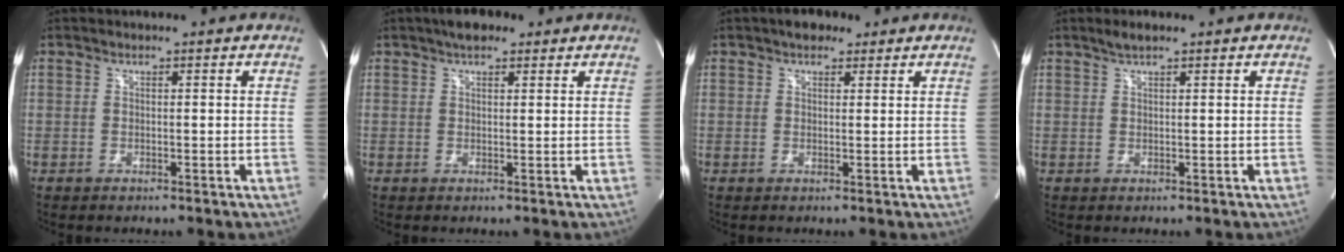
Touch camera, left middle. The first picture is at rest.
{"total": 4.1, "force": [2.8, 1.7, 2.4], "torque": [-0.047, 0.019, 0.045]}
{"total": 3.4, "force": [2.3, 1.9, 1.6], "torque": [-0.027, 0.015, 0.034]}
{"total": 1.8, "force": [1.4, 0.3, 1.1], "torque": [-0.028, 0.007, 0.027]}